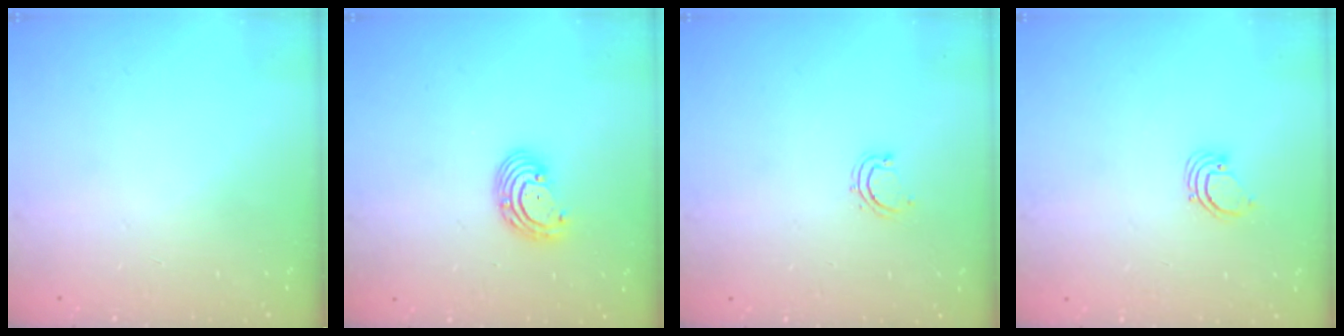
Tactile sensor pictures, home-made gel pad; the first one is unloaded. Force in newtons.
{"total": 5.2, "press": 5.2, "slide": 0.5}
{"total": 4.0, "press": 3.8, "slide": 1.1}
{"total": 2.2, "press": 2.2, "slide": 0.2}